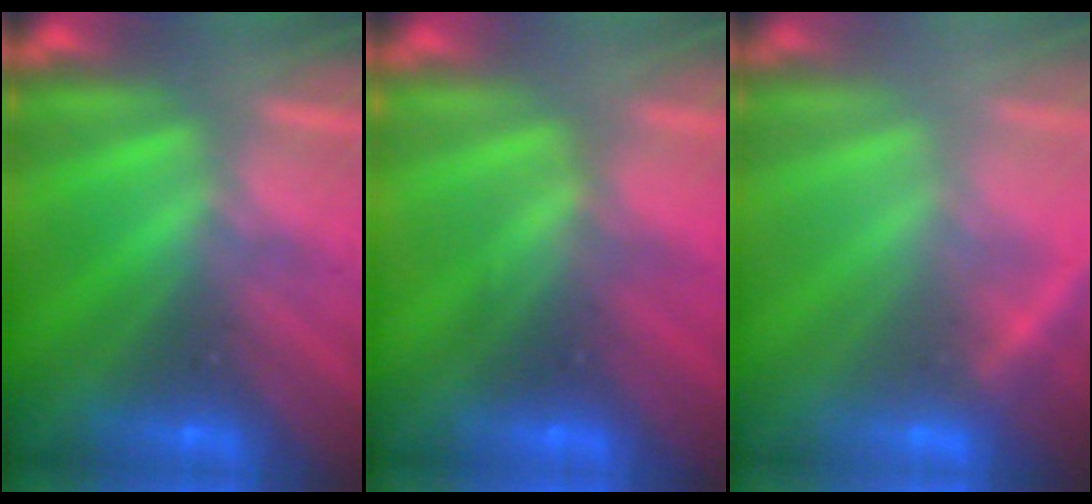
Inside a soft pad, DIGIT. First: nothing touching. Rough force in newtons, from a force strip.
{"total": 2.8}
{"total": 2.4}